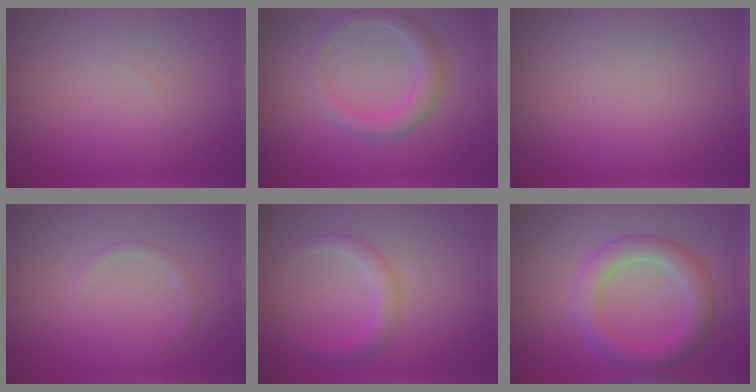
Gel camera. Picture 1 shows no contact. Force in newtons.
{"total": 2.7, "press": 2.7, "slide": 0.2}
{"total": 0.0}
{"total": 0.7, "press": 0.7, "slide": 0.1}
{"total": 2.0, "press": 2.0, "slide": 0.1}
{"total": 4.1, "press": 4.1, "slide": 0.3}